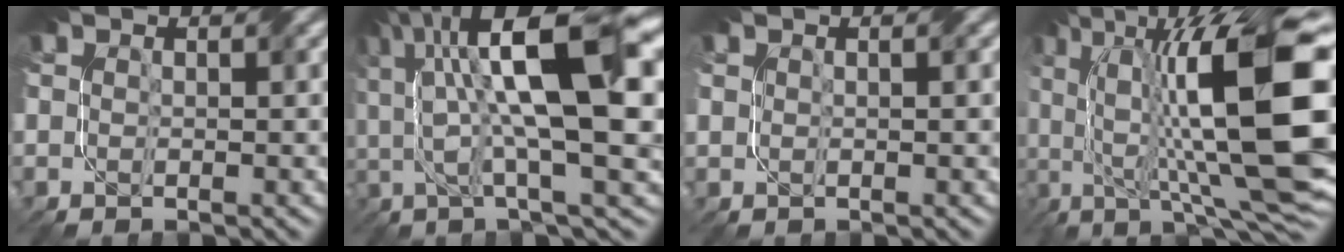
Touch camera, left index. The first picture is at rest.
{"total": 12.2, "force": [3.2, 3.1, 11.4], "torque": [-0.195, 0.020, 0.053]}
{"total": 0.7, "force": [0.7, 0.3, 0.1], "torque": [-0.003, -0.001, 0.007]}
{"total": 16.9, "force": [3.2, 4.9, 15.9], "torque": [-0.247, 0.014, 0.050]}